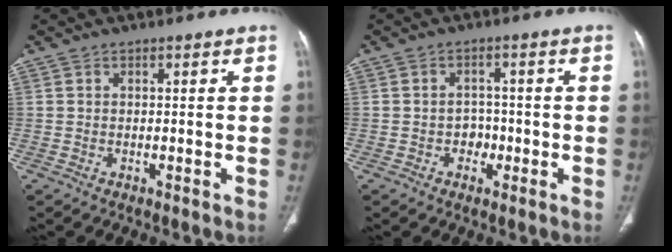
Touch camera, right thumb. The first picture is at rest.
{"total": 3.1, "force": [-1.1, 2.6, 1.3], "torque": [0.004, 0.008, -0.019]}